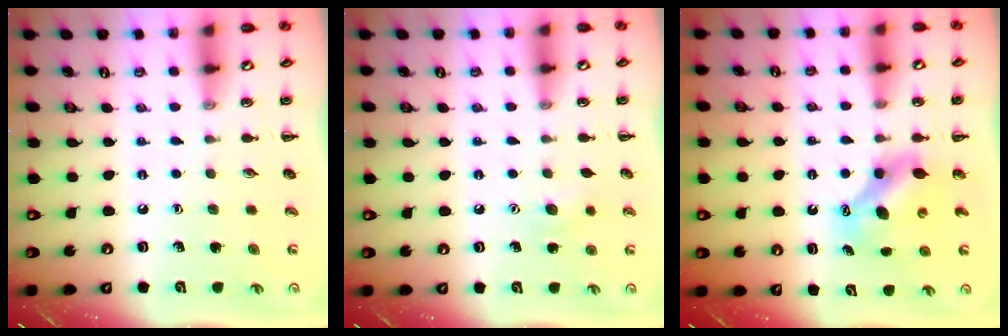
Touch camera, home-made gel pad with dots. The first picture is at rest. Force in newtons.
{"total": 6.8, "press": 6.6, "slide": 1.6}
{"total": 7.1, "press": 7.1, "slide": 1.0}